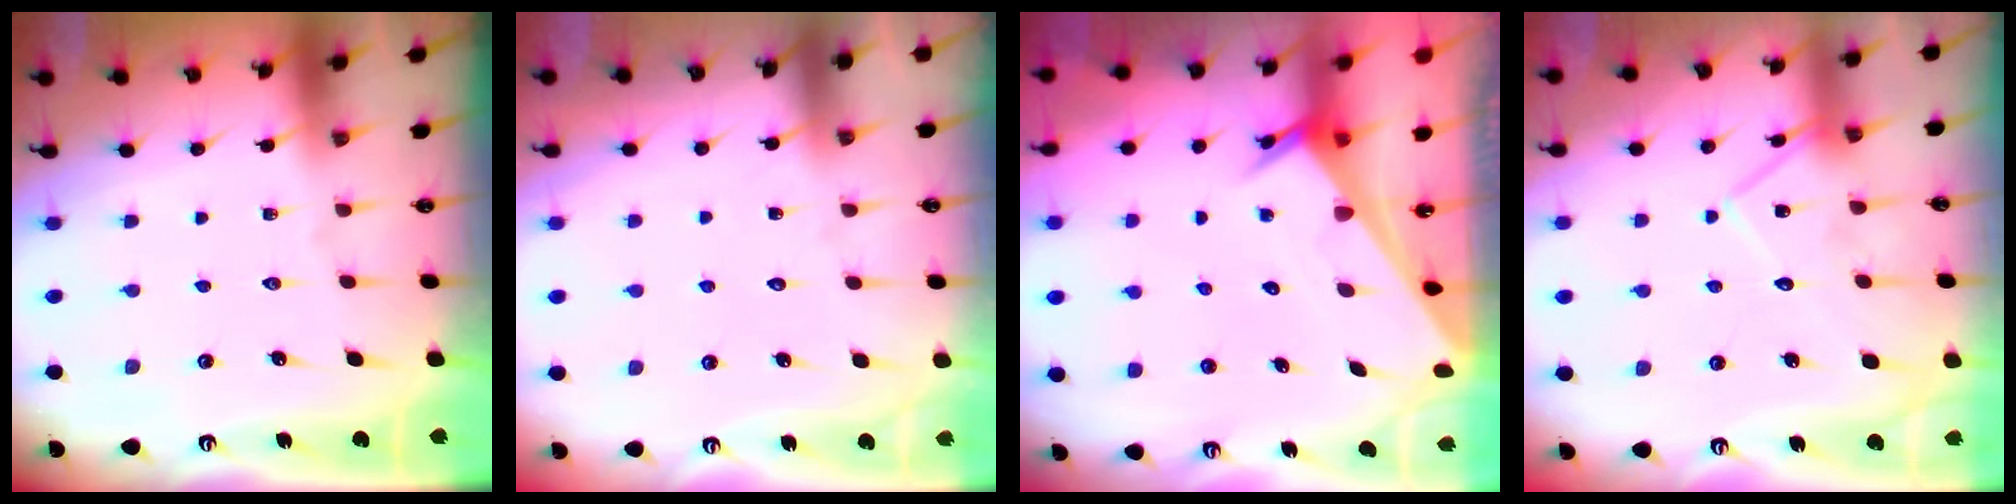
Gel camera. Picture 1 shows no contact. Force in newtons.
{"total": 4.3, "press": 4.3, "slide": 0.4}
{"total": 3.1, "press": 3.1, "slide": 0.3}
{"total": 13.3, "press": 13.3, "slide": 0.8}